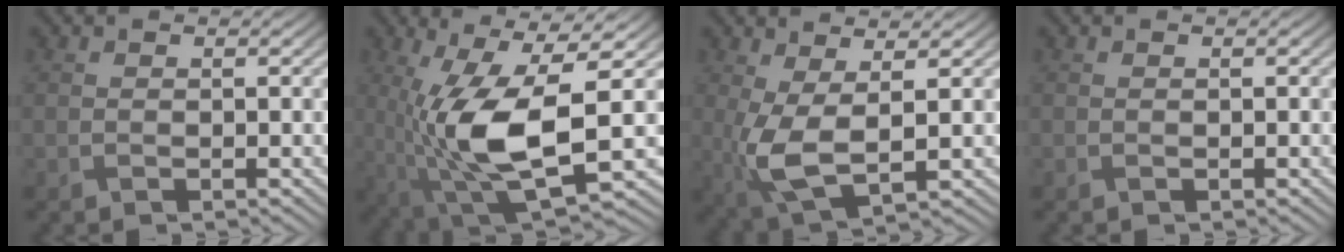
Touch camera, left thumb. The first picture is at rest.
{"total": 13.3, "force": [-1.2, 4.8, 12.4], "torque": [-0.256, -0.016, -0.013]}
{"total": 6.5, "force": [0.0, 2.6, 6.0], "torque": [-0.148, -0.006, 0.004]}
{"total": 0.0}